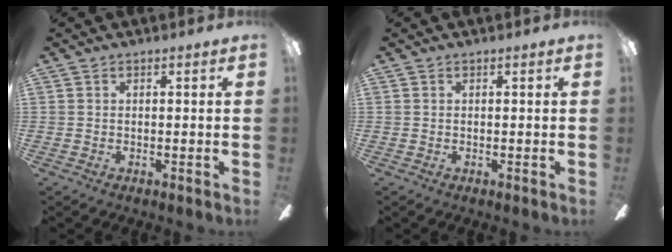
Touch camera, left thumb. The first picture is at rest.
{"total": 0.0}